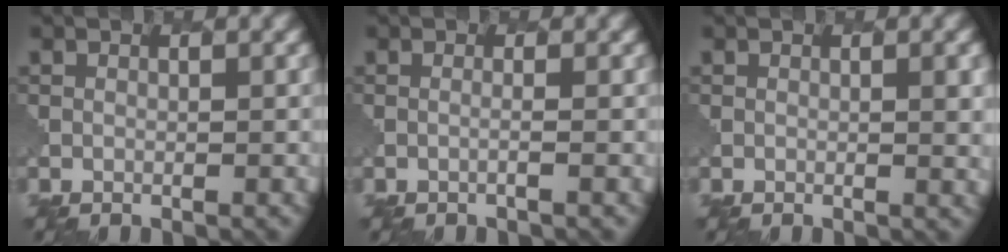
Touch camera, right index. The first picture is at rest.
{"total": 0.8, "force": [0.0, 0.2, 0.8], "torque": [-0.007, -0.002, -0.018]}
{"total": 2.2, "force": [0.4, 0.6, 2.1], "torque": [-0.023, 0.001, 0.008]}